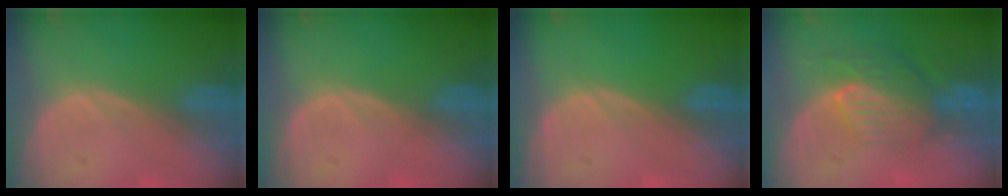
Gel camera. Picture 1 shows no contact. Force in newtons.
{"total": 0.0}
{"total": 0.0}
{"total": 8.1, "press": 7.1, "slide": 3.7}